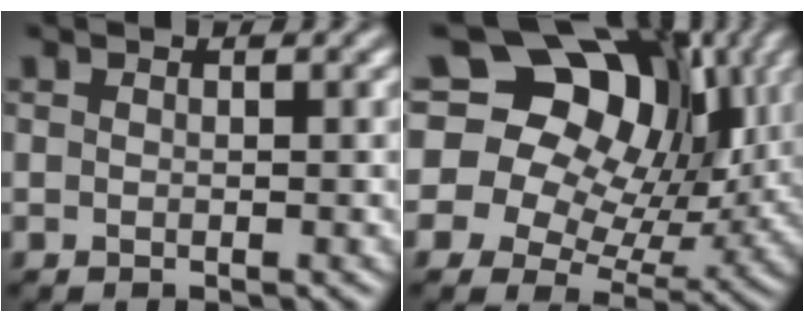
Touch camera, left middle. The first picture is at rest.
{"total": 17.5, "force": [7.2, 12.7, 9.6], "torque": [-0.186, 0.049, 0.097]}